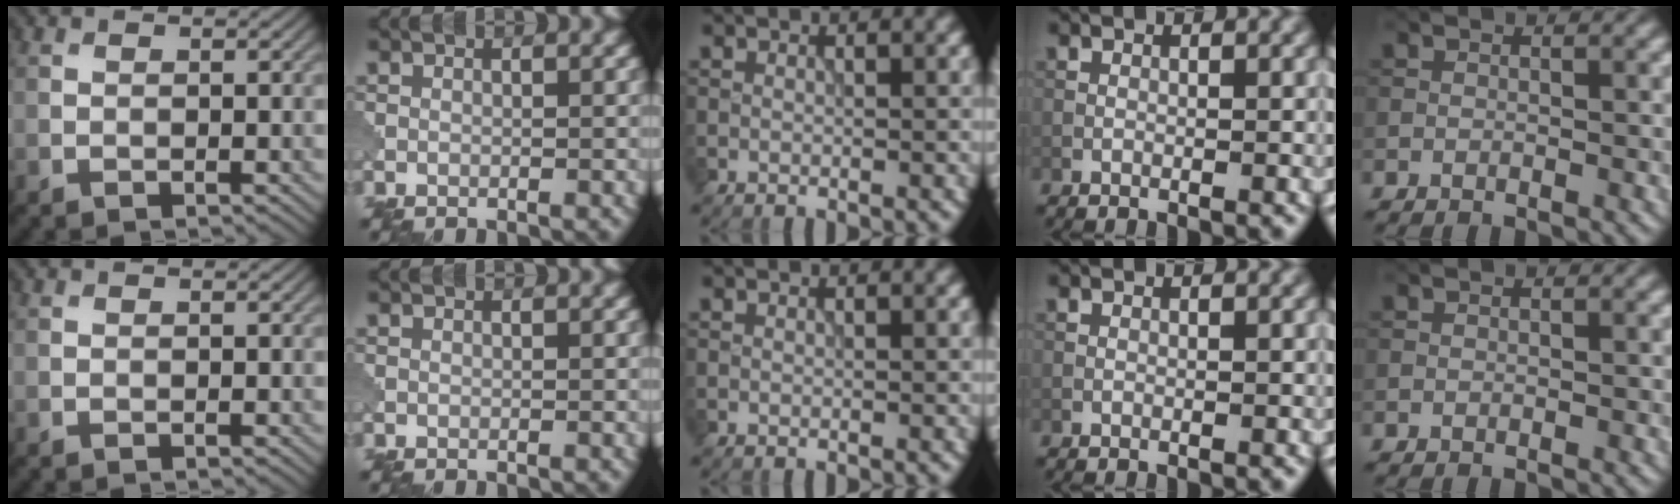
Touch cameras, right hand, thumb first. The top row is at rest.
{}